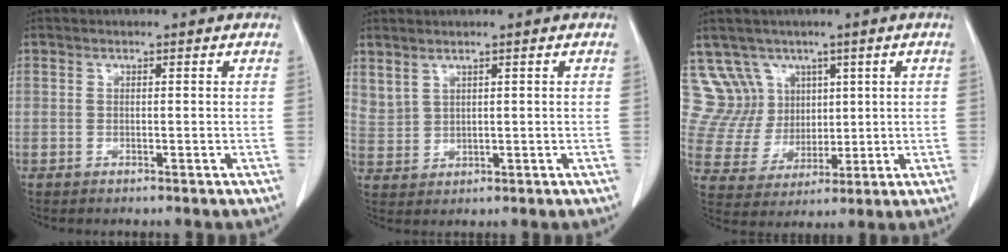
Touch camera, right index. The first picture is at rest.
{"total": 2.9, "force": [2.4, 1.4, 1.0], "torque": [-0.021, -0.001, 0.059]}
{"total": 8.9, "force": [4.8, 7.4, -0.1], "torque": [-0.001, 0.035, 0.103]}